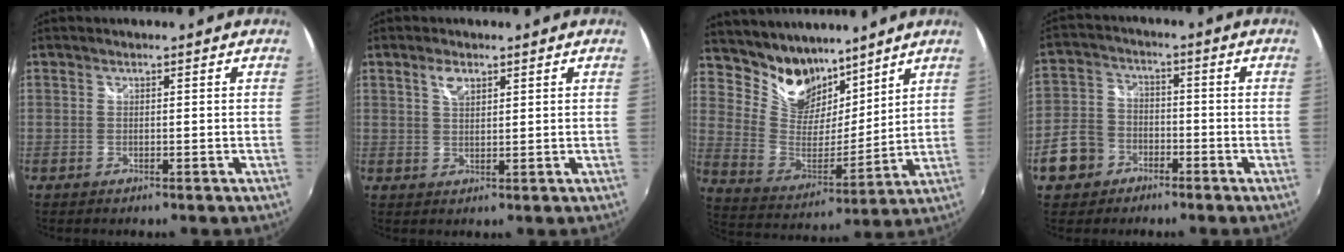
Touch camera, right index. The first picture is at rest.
{"total": 3.0, "force": [1.7, 1.4, 2.0], "torque": [-0.034, 0.003, 0.030]}
{"total": 15.1, "force": [11.4, 8.4, 5.2], "torque": [-0.129, 0.010, 0.218]}
{"total": 9.1, "force": [-4.6, 7.3, 3.0], "torque": [-0.085, 0.020, -0.082]}